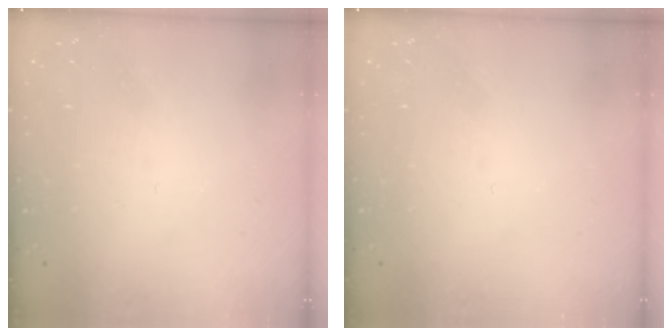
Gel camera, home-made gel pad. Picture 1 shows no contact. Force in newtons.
{"total": 0.0}